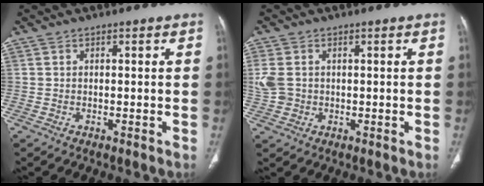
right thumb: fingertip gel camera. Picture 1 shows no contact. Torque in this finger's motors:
{"motor_torque": [0.30, -0.23, 0.44, 0.64, 0.03]}